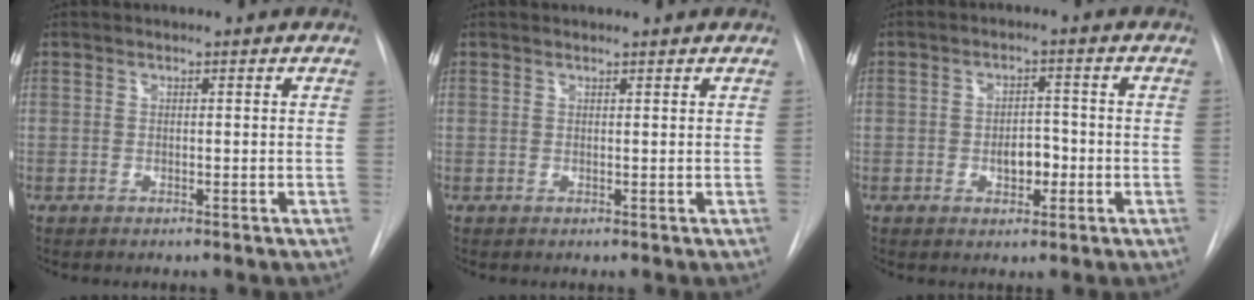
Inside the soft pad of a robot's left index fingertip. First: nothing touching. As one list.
[{"total": 1.2, "force": [1.2, 0.0, 0.1], "torque": [-0.008, 0.005, 0.015]}, {"total": 3.7, "force": [-1.3, 2.1, 2.8], "torque": [-0.036, 0.001, -0.017]}]